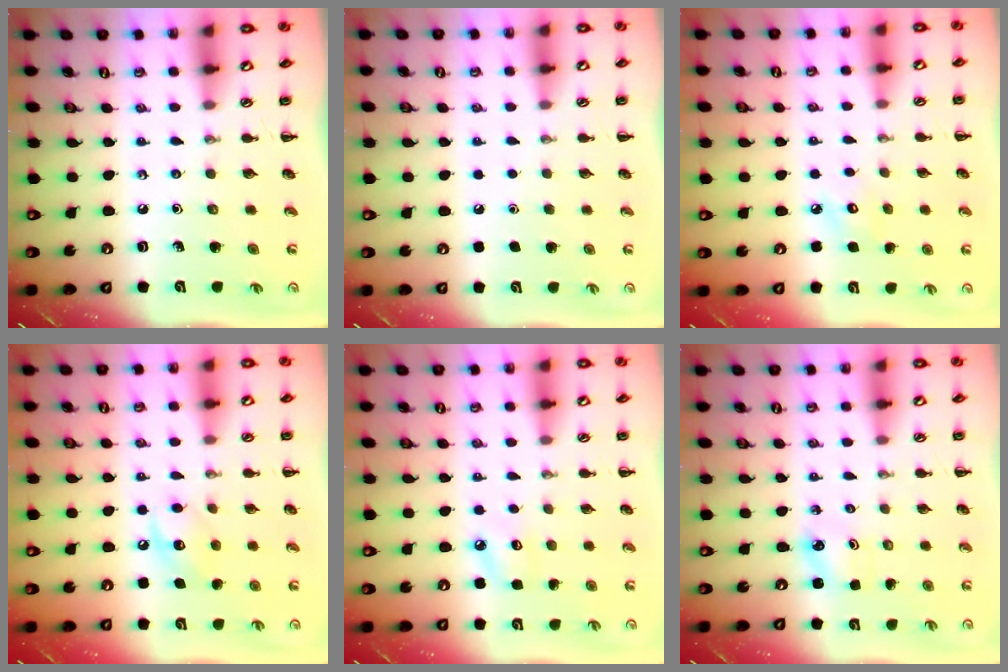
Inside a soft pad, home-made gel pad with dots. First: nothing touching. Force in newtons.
{"total": 1.6, "press": 1.6, "slide": 0.1}
{"total": 3.8, "press": 3.7, "slide": 0.9}
{"total": 8.3, "press": 8.3, "slide": 0.7}
{"total": 6.8, "press": 6.5, "slide": 2.0}
{"total": 2.5, "press": 2.4, "slide": 0.8}